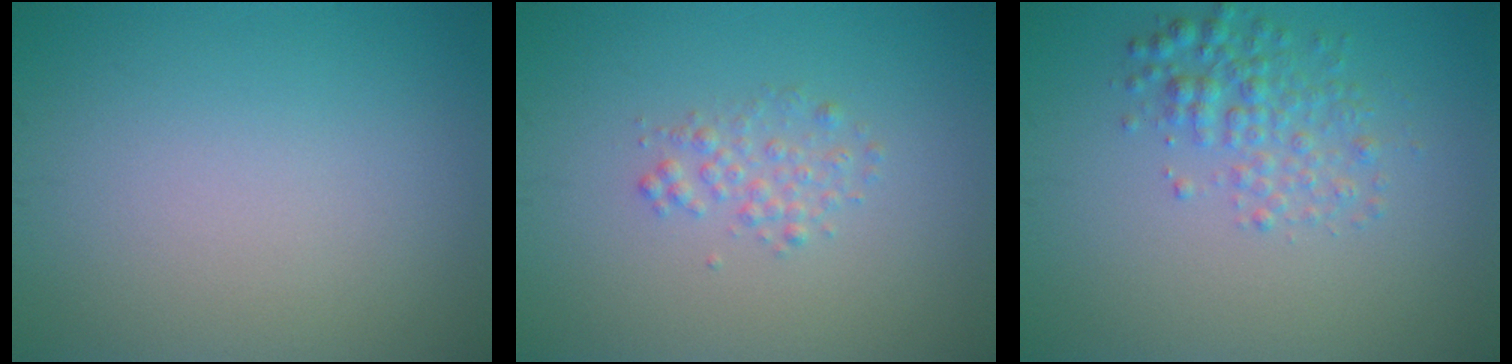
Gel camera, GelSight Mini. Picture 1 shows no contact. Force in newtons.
{"total": 1.5, "press": 1.5, "slide": 0.0}
{"total": 2.8, "press": 2.8, "slide": 0.1}